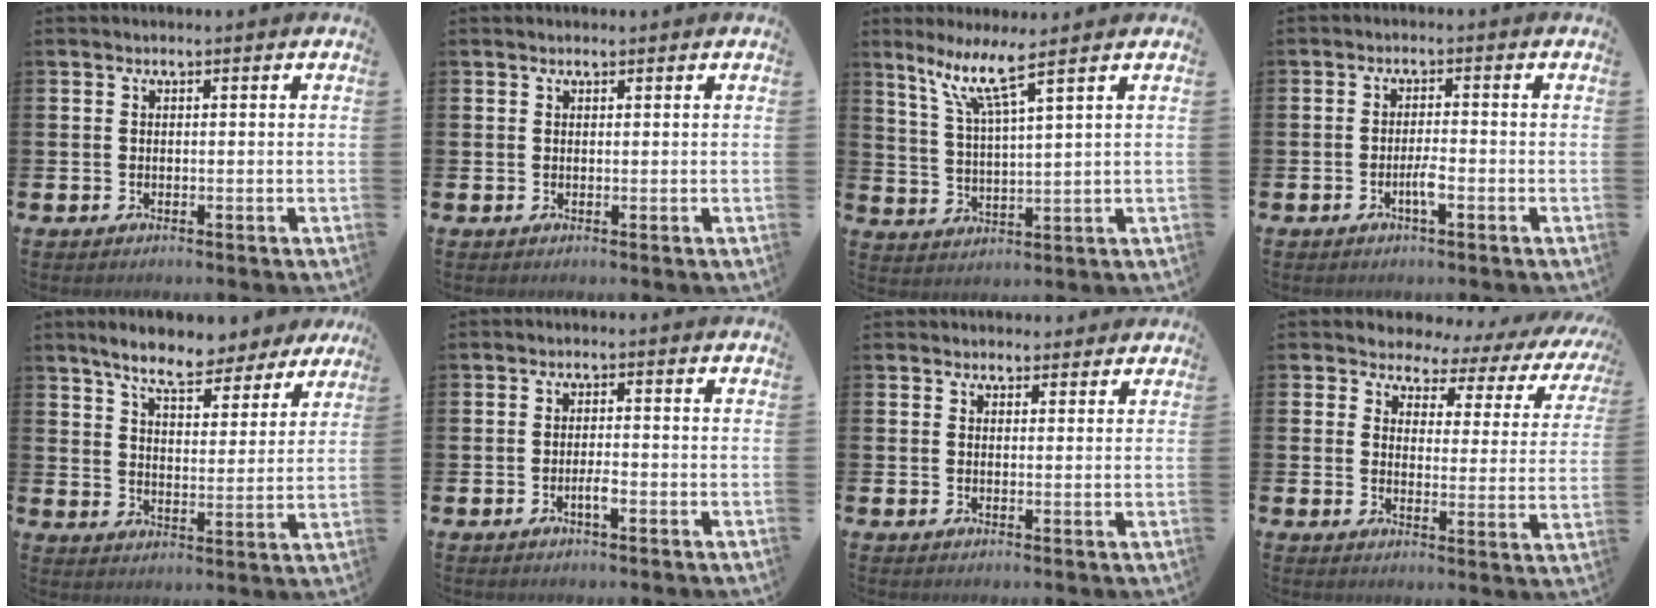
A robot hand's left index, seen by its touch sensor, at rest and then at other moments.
{"total": 0.7, "force": [0.6, 0.3, 0.1], "torque": [0.009, -0.002, 0.010]}
{"total": 7.6, "force": [5.8, 0.1, 5.0], "torque": [-0.109, -0.025, 0.097]}
{"total": 2.2, "force": [-0.9, 0.3, 2.0], "torque": [-0.040, 0.003, -0.016]}
{"total": 8.0, "force": [7.3, 1.6, 2.8], "torque": [-0.068, -0.039, 0.127]}
{"total": 1.7, "force": [-0.7, 0.4, 1.5], "torque": [-0.033, 0.003, -0.013]}
{"total": 2.2, "force": [2.1, 0.7, -0.1], "torque": [0.009, -0.009, 0.038]}
{"total": 2.9, "force": [2.1, 2.0, 0.3], "torque": [-0.019, -0.028, 0.024]}